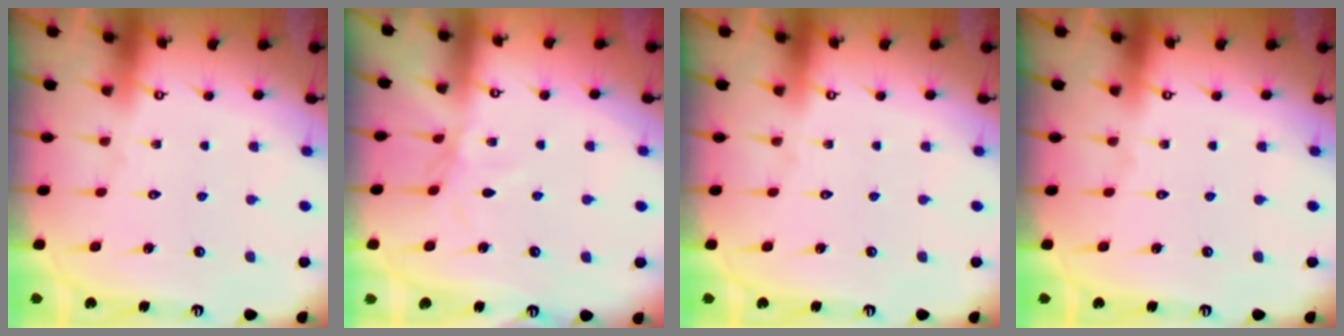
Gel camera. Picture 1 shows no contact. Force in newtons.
{"total": 2.5, "press": 2.4, "slide": 0.5}
{"total": 0.0}
{"total": 0.0}